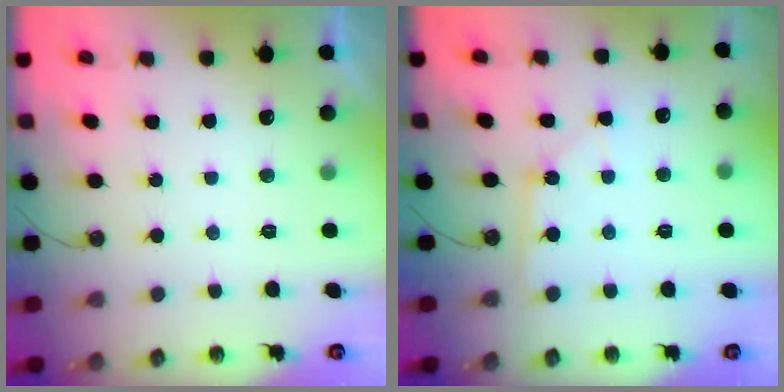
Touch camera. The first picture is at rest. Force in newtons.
{"total": 2.7, "press": 2.7, "slide": 0.4}